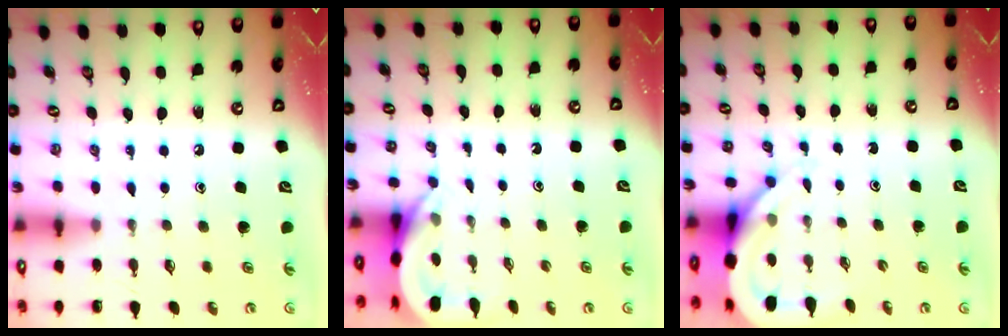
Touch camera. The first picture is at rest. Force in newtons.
{"total": 5.1, "press": 5.1, "slide": 0.2}
{"total": 7.0, "press": 6.9, "slide": 0.6}